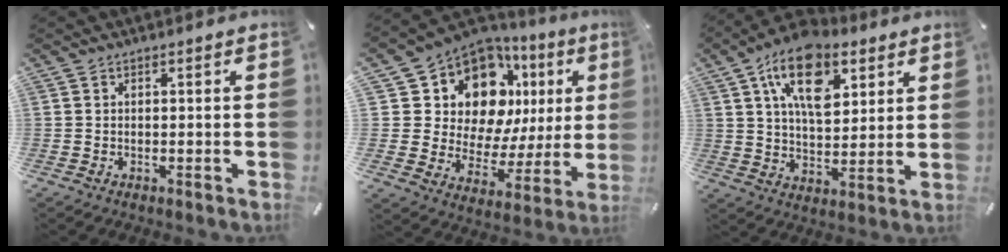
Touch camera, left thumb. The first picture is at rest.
{"total": 14.6, "force": [8.9, 9.4, 6.8], "torque": [-0.113, -0.083, 0.156]}
{"total": 15.7, "force": [7.9, 8.9, 10.2], "torque": [-0.165, -0.019, 0.142]}